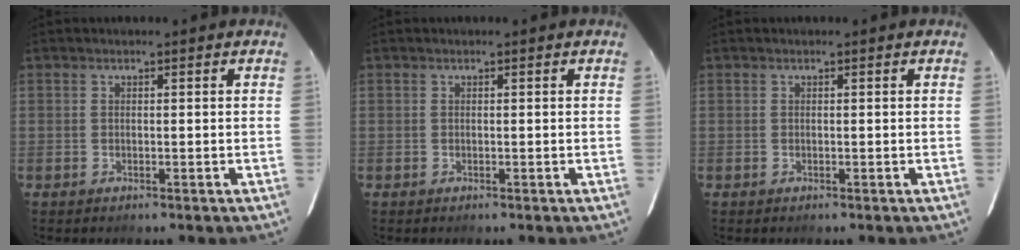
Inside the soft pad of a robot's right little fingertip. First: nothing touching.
{"total": 0.0}
{"total": 0.0}